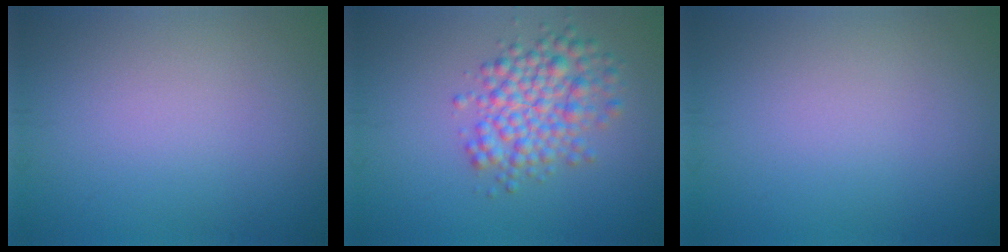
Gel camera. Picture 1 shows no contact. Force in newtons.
{"total": 4.9, "press": 4.9, "slide": 0.1}
{"total": 0.0}